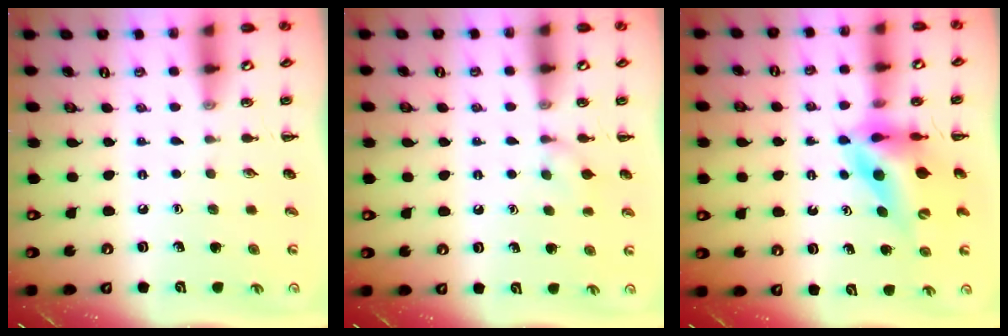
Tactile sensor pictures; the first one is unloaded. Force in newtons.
{"total": 6.3, "press": 5.9, "slide": 2.2}
{"total": 11.1, "press": 10.5, "slide": 3.6}